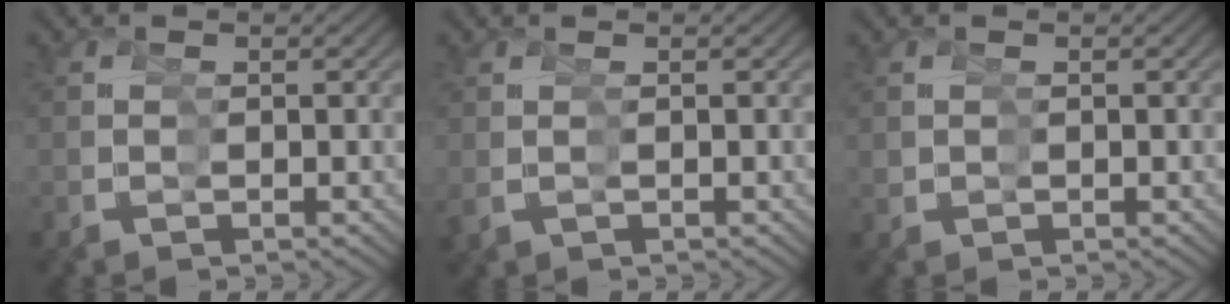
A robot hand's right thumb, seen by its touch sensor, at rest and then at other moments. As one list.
[{"total": 0.0}, {"total": 0.7, "force": [0.3, 0.6, 0.3], "torque": [-0.008, -0.004, 0.010]}]